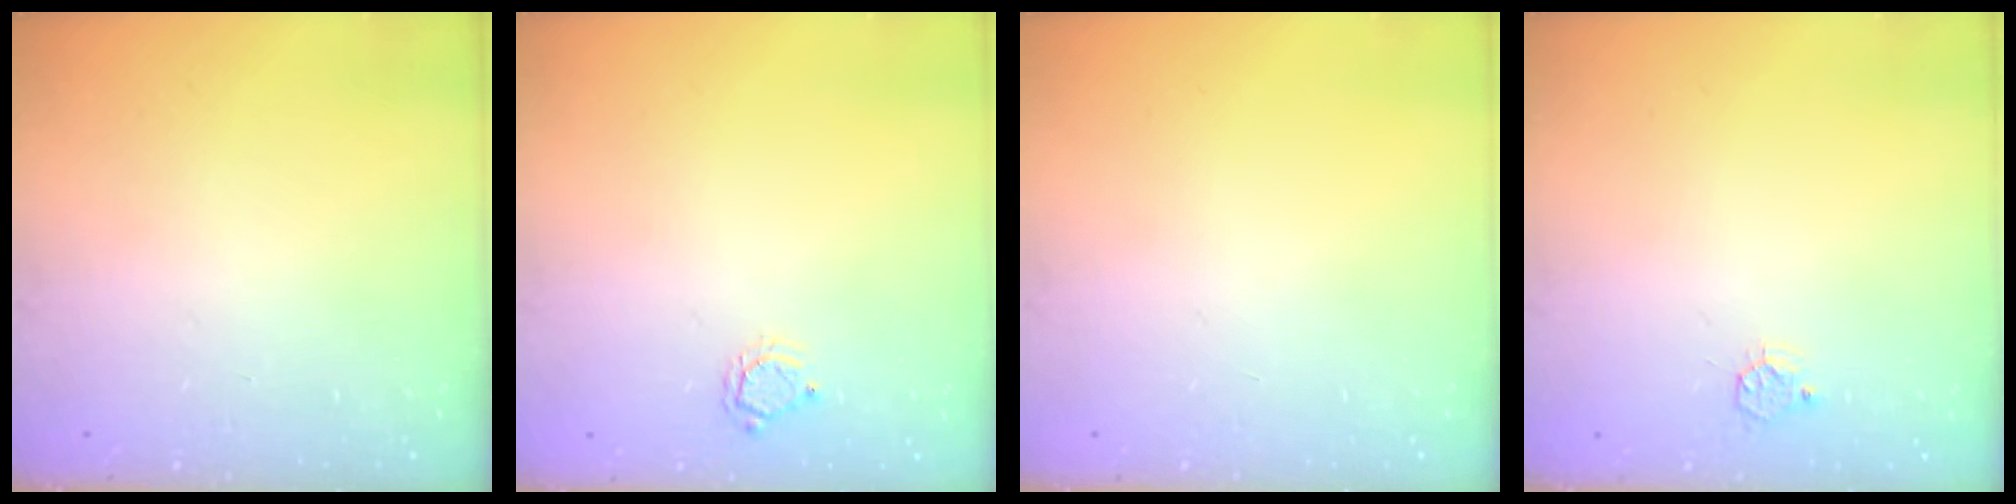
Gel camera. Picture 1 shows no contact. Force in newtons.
{"total": 3.8, "press": 3.8, "slide": 0.4}
{"total": 0.0}
{"total": 3.7, "press": 3.7, "slide": 0.4}